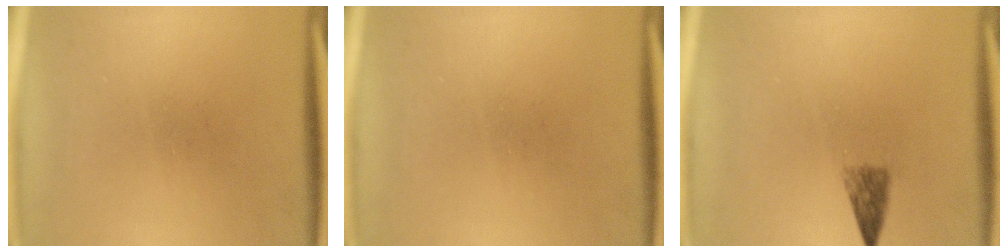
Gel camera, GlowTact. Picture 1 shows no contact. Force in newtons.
{"total": 0.0}
{"total": 2.4}